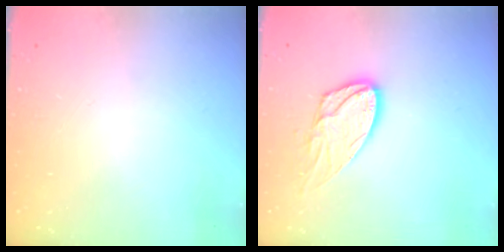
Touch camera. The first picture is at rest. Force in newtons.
{"total": 11.6, "press": 11.6, "slide": 0.9}